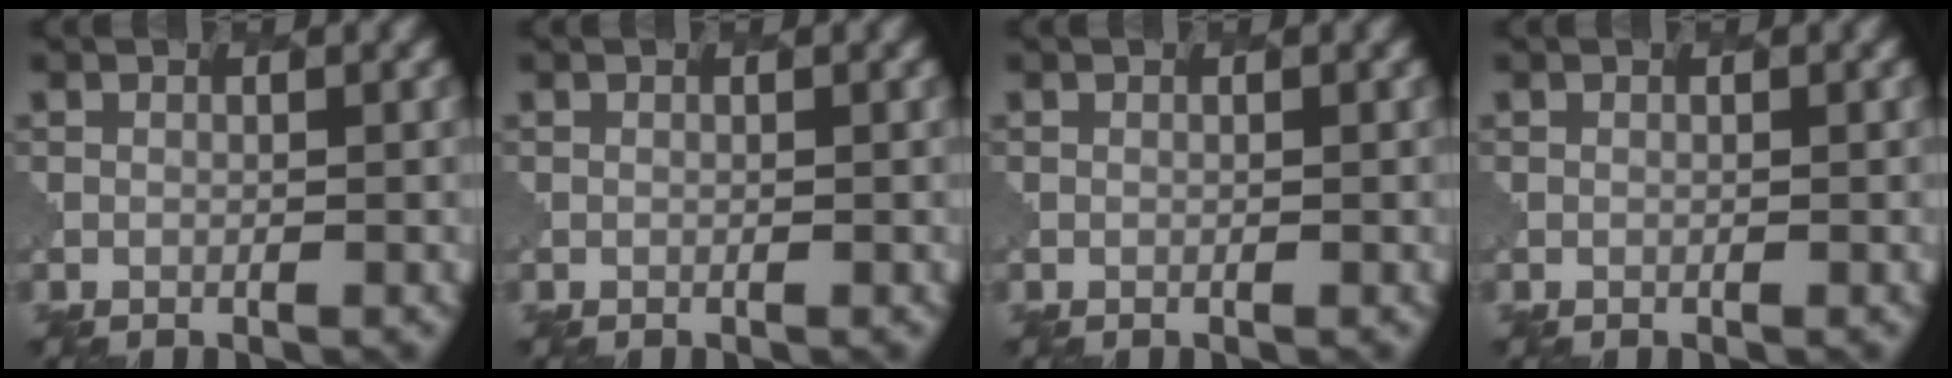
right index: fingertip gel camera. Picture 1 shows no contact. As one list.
[{"total": 0.0}, {"total": 0.0}, {"total": 0.0}]